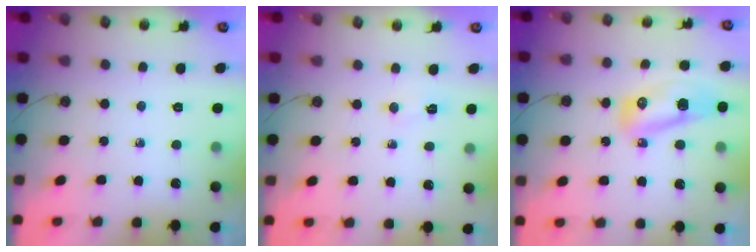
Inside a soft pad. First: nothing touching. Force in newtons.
{"total": 4.1, "press": 2.2, "slide": 3.4}
{"total": 10.6, "press": 10.4, "slide": 1.8}